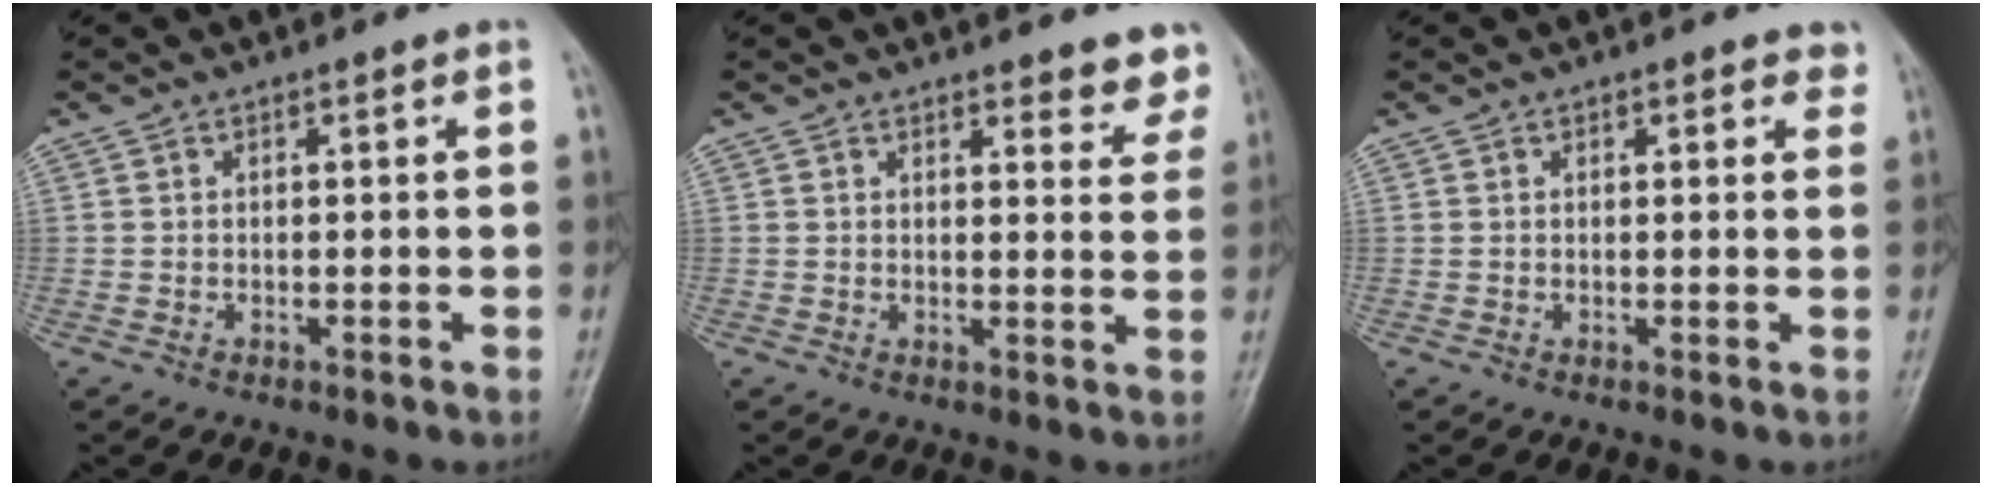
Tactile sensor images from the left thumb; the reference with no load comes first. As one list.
[{"total": 5.9, "force": [5.1, 2.1, 2.1], "torque": [0.011, -0.028, 0.045]}, {"total": 2.7, "force": [1.7, 1.3, 1.7], "torque": [-0.001, -0.004, 0.015]}]